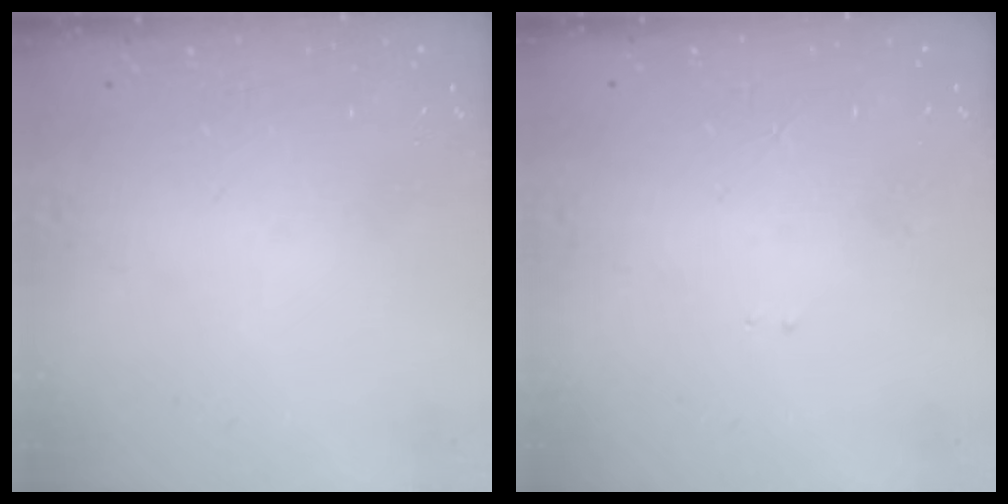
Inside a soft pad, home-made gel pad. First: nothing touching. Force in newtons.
{"total": 2.3, "press": 2.3, "slide": 0.3}